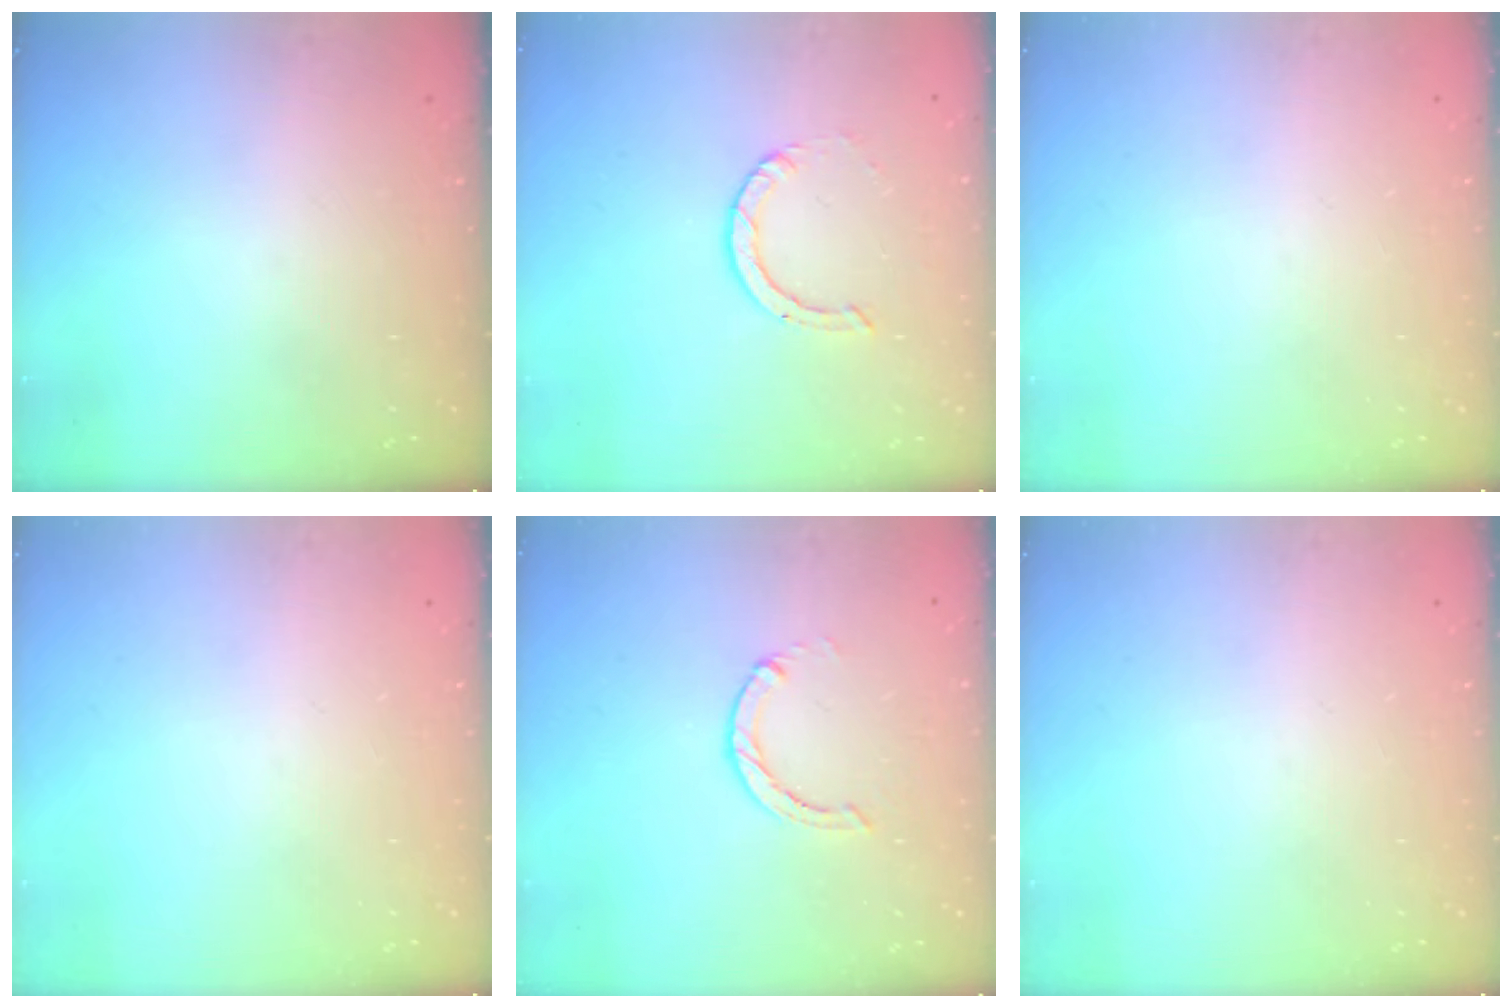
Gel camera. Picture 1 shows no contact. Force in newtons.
{"total": 2.2, "press": 2.2, "slide": 0.2}
{"total": 0.0}
{"total": 0.0}
{"total": 0.6, "press": 0.6, "slide": 0.2}
{"total": 0.0}